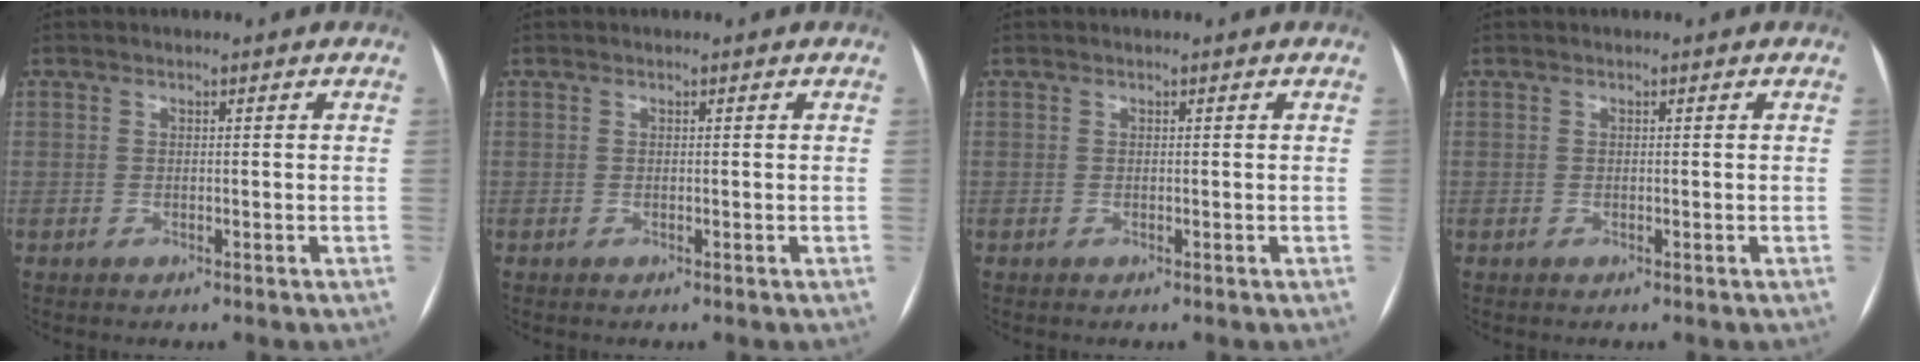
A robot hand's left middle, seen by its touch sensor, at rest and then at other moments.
{"total": 0.0}
{"total": 0.0}
{"total": 0.0}